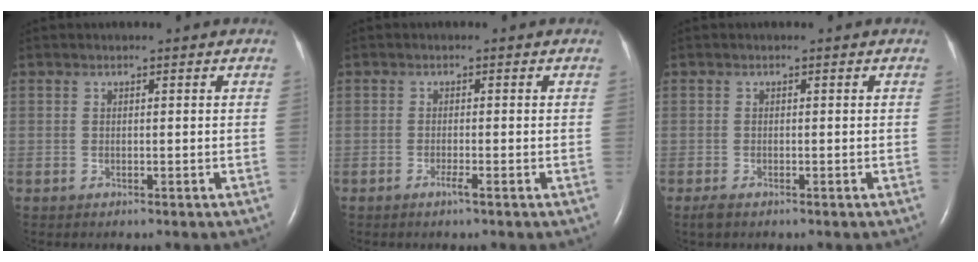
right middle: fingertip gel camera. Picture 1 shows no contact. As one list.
[{"total": 1.2, "force": [-0.7, -0.2, 0.9], "torque": [-0.021, -0.001, -0.014]}, {"total": 1.4, "force": [-1.0, 0.5, 0.9], "torque": [-0.027, -0.005, -0.016]}]